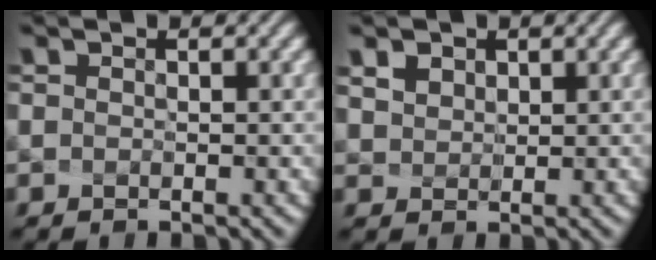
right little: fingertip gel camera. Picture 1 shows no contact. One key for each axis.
{"total": 3.8, "fx": 2.6, "fy": 2.3, "fz": 1.5, "tx": -0.042, "ty": 0.009, "tz": 0.042}